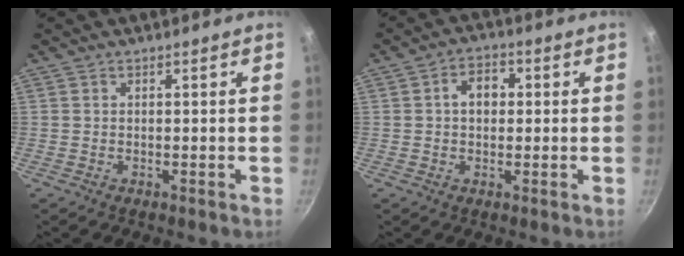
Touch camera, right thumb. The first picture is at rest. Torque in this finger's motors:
{"motor_torque": [-0.63, 0.82, 0.65, -0.11, 0.01]}